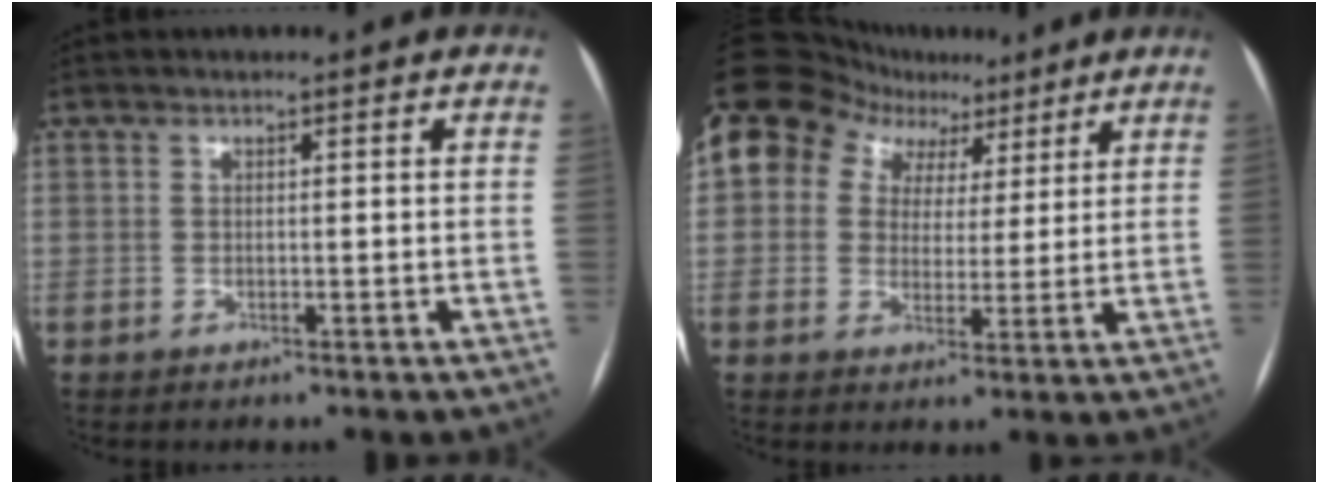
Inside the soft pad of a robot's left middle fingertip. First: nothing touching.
{"total": 12.1, "force": [6.4, 9.1, 4.8], "torque": [-0.077, 0.061, 0.106]}